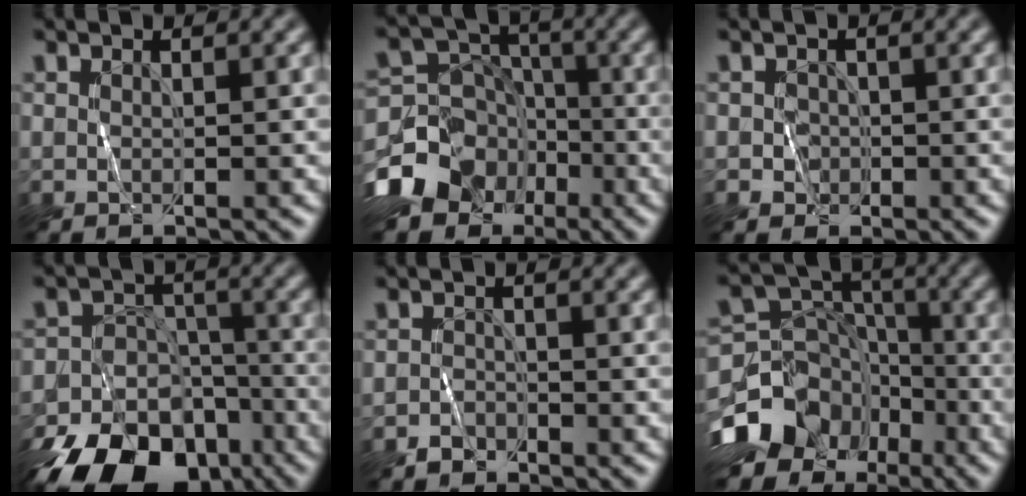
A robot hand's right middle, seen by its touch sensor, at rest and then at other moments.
{"total": 12.8, "force": [-7.1, 9.9, 4.2], "torque": [-0.103, -0.026, -0.140]}
{"total": 1.2, "force": [-0.3, 1.1, 0.2], "torque": [0.003, -0.003, -0.005]}
{"total": 16.0, "force": [-10.9, 9.9, 6.3], "torque": [-0.126, -0.038, -0.171]}
{"total": 1.3, "force": [-1.2, 0.6, -0.1], "torque": [0.007, 0.006, -0.023]}
{"total": 12.3, "force": [-7.3, 8.9, 4.3], "torque": [-0.107, -0.003, -0.116]}